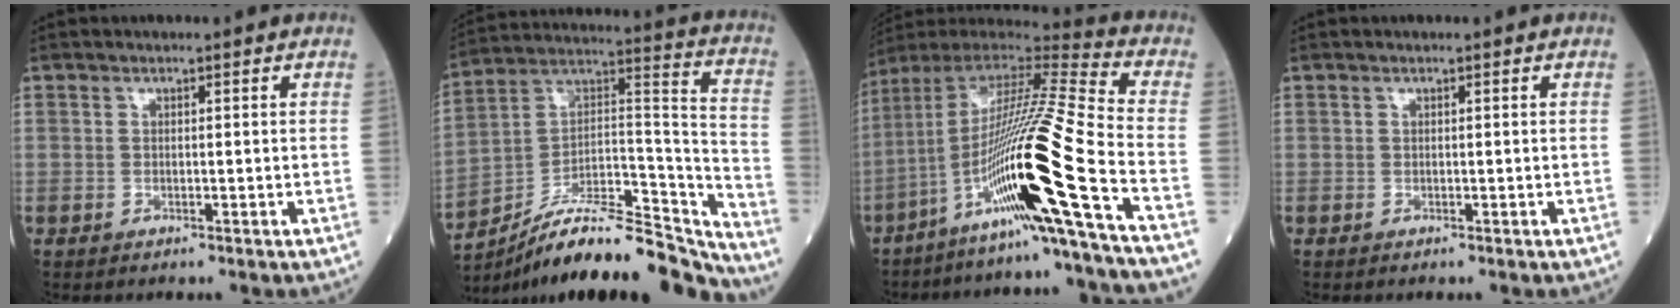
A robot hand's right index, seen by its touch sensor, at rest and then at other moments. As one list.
[{"total": 23.9, "force": [-21.2, 4.1, 10.4], "torque": [-0.131, 0.039, -0.336]}, {"total": 22.7, "force": [-9.6, -1.9, 20.4], "torque": [-0.381, -0.020, -0.183]}, {"total": 0.0}]